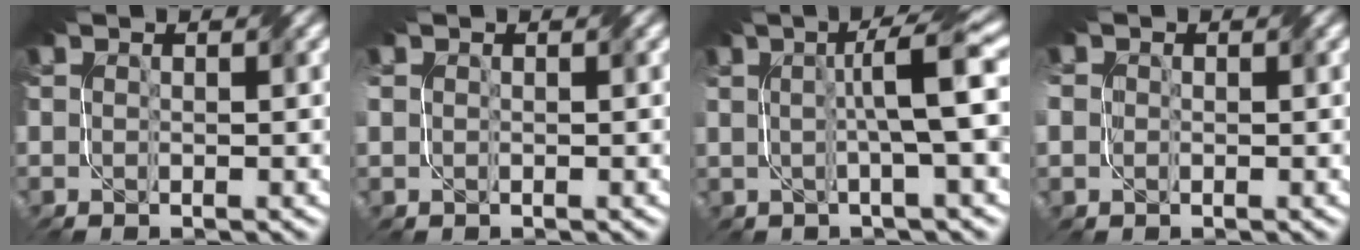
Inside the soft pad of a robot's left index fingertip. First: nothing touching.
{"total": 0.9, "force": [0.4, 0.8, -0.3], "torque": [0.007, 0.003, 0.005]}
{"total": 3.9, "force": [0.8, 0.3, 3.8], "torque": [-0.062, 0.018, 0.008]}
{"total": 3.2, "force": [0.9, 3.0, 0.7], "torque": [-0.016, 0.021, -0.014]}